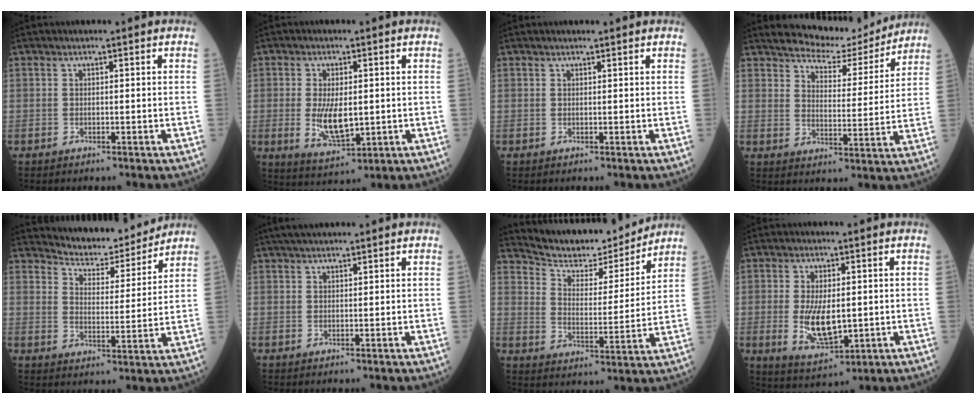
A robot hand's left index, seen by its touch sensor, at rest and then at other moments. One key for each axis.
{"total": 7.0, "fx": -0.4, "fy": 2.9, "fz": 6.3, "tx": -0.128, "ty": -0.016, "tz": 0.001}
{"total": 1.2, "fx": 1.1, "fy": 0.1, "fz": 0.4, "tx": -0.009, "ty": 0.008, "tz": 0.017}
{"total": 10.2, "fx": 9.9, "fy": 2.1, "fz": 1.6, "tx": -0.027, "ty": -0.008, "tz": 0.141}
{"total": 9.5, "fx": 9.4, "fy": 1.5, "fz": 0.9, "tx": -0.020, "ty": -0.004, "tz": 0.141}
{"total": 4.2, "fx": 3.6, "fy": 0.7, "fz": 2.1, "tx": -0.032, "ty": 0.032, "tz": 0.061}
{"total": 12.8, "fx": 12.4, "fy": 2.2, "fz": 2.4, "tx": -0.050, "ty": -0.006, "tz": 0.196}
{"total": 7.9, "fx": -0.5, "fy": 3.4, "fz": 7.2, "tx": -0.144, "ty": -0.016, "tz": 0.000}